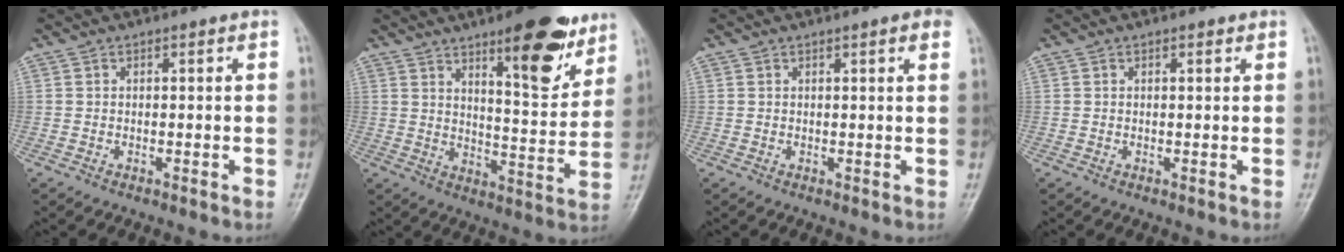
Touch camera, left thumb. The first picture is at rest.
{"total": 15.5, "force": [9.5, 4.7, 11.2], "torque": [-0.121, -0.058, 0.140]}
{"total": 2.6, "force": [1.5, 0.3, 2.2], "torque": [-0.026, 0.000, 0.015]}
{"total": 0.7, "force": [0.5, 0.4, 0.5], "torque": [-0.006, -0.002, 0.005]}